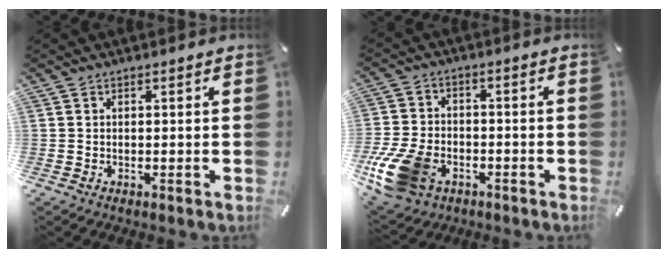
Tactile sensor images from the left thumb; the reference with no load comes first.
{"total": 14.7, "force": [-6.1, 10.0, 9.0], "torque": [-0.194, 0.028, -0.105]}